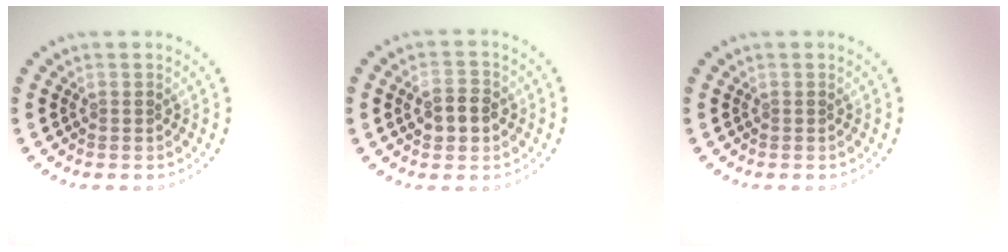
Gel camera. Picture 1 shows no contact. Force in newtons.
{"total": 2.9, "press": 2.9, "slide": 0.2}
{"total": 0.0}